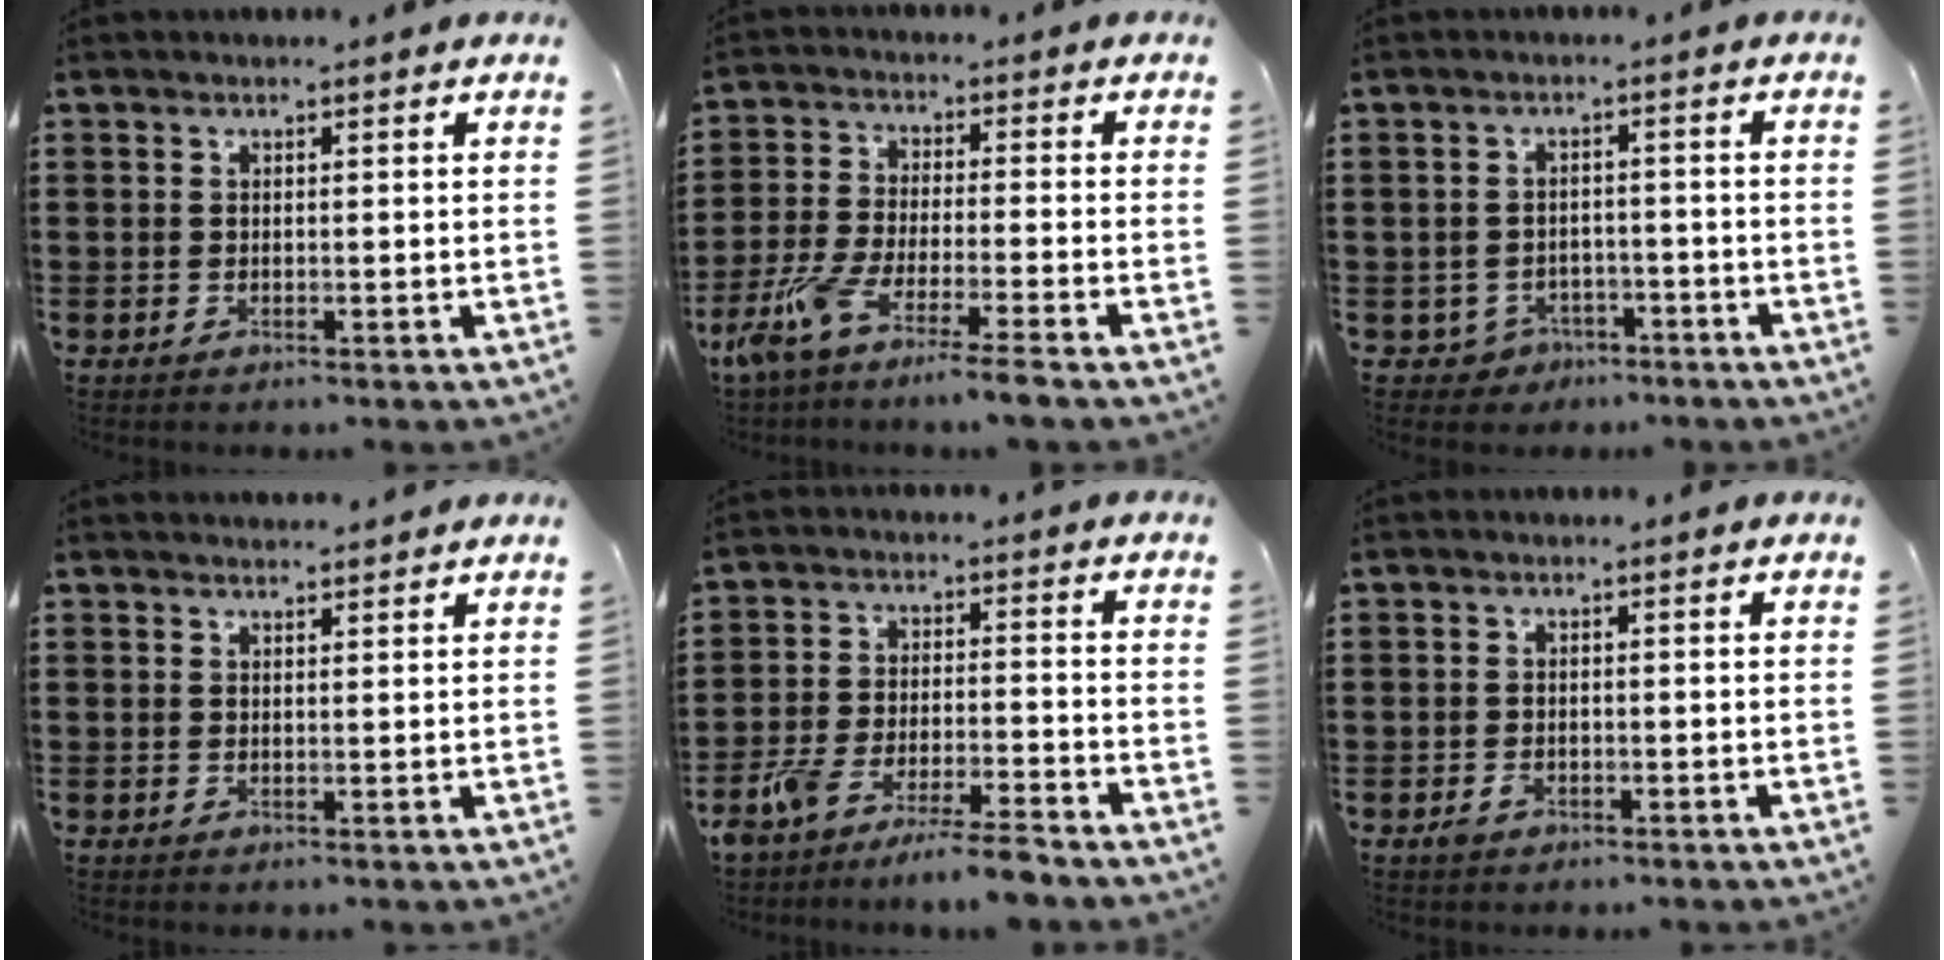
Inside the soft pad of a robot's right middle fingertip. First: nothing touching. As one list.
[{"total": 7.3, "force": [-6.2, -0.5, 3.7], "torque": [-0.091, -0.021, -0.125]}, {"total": 3.1, "force": [-2.7, 1.6, 0.3], "torque": [-0.023, 0.003, -0.060]}, {"total": 1.2, "force": [1.2, 0.1, 0.0], "torque": [0.005, -0.003, 0.022]}, {"total": 7.3, "force": [-6.8, 0.2, 2.8], "torque": [-0.067, -0.004, -0.134]}, {"total": 1.3, "force": [-0.7, 0.8, 0.7], "torque": [-0.016, -0.002, -0.013]}]